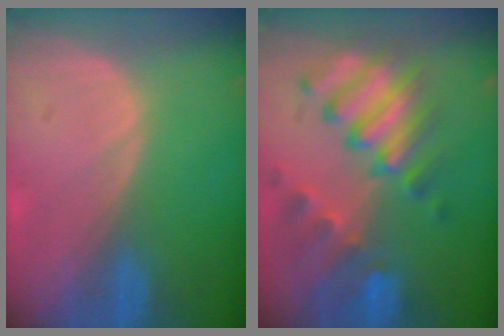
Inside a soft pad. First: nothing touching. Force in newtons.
{"total": 10.1, "press": 8.9, "slide": 4.8}